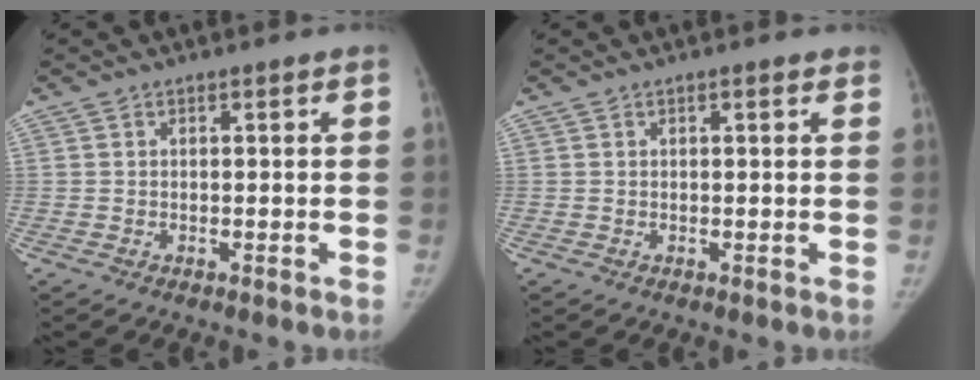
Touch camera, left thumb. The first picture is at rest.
{"total": 0.9, "force": [0.6, 0.3, 0.6], "torque": [-0.005, 0.000, 0.006]}